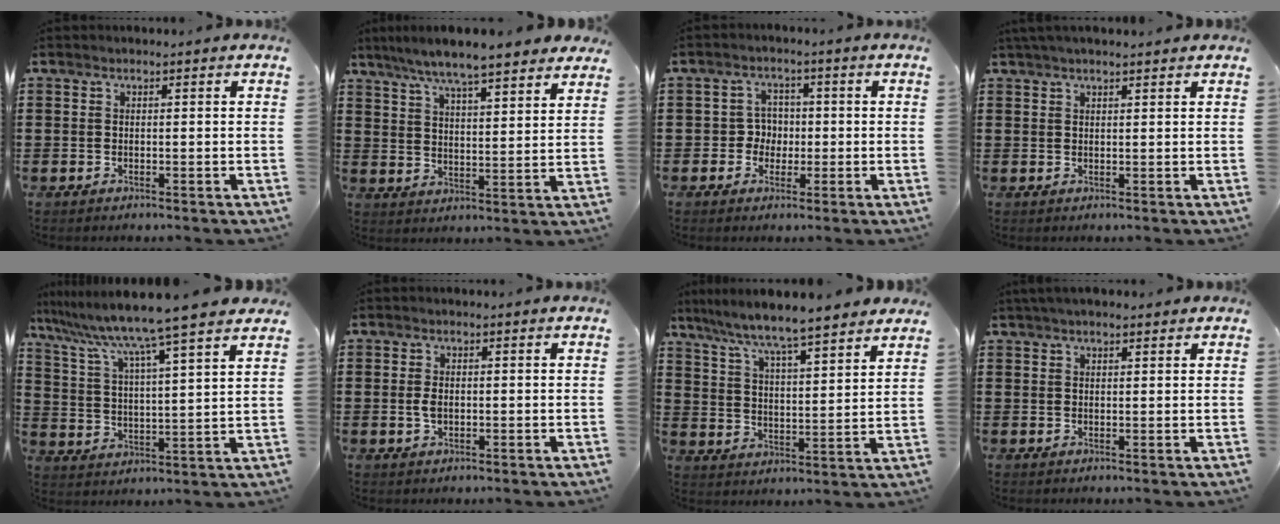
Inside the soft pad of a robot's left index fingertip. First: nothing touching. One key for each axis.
{"total": 6.8, "fx": 6.2, "fy": 0.1, "fz": 2.8, "tx": -0.079, "ty": -0.027, "tz": 0.106}
{"total": 3.7, "fx": -0.5, "fy": 3.4, "fz": 1.3, "tx": -0.037, "ty": 0.008, "tz": -0.014}
{"total": 1.8, "fx": 1.6, "fy": 0.1, "fz": 1.0, "tx": -0.020, "ty": 0.002, "tz": 0.029}
{"total": 8.6, "fx": 7.6, "fy": -1.4, "fz": 3.8, "tx": -0.106, "ty": -0.057, "tz": 0.120}
{"total": 2.1, "fx": 0.0, "fy": 1.2, "fz": 1.8, "tx": -0.043, "ty": 0.001, "tz": -0.003}
{"total": 5.6, "fx": 5.2, "fy": -0.5, "fz": 1.8, "tx": -0.063, "ty": -0.039, "tz": 0.082}
{"total": 2.2, "fx": 1.7, "fy": 0.6, "fz": 1.1, "tx": -0.025, "ty": 0.005, "tz": 0.033}